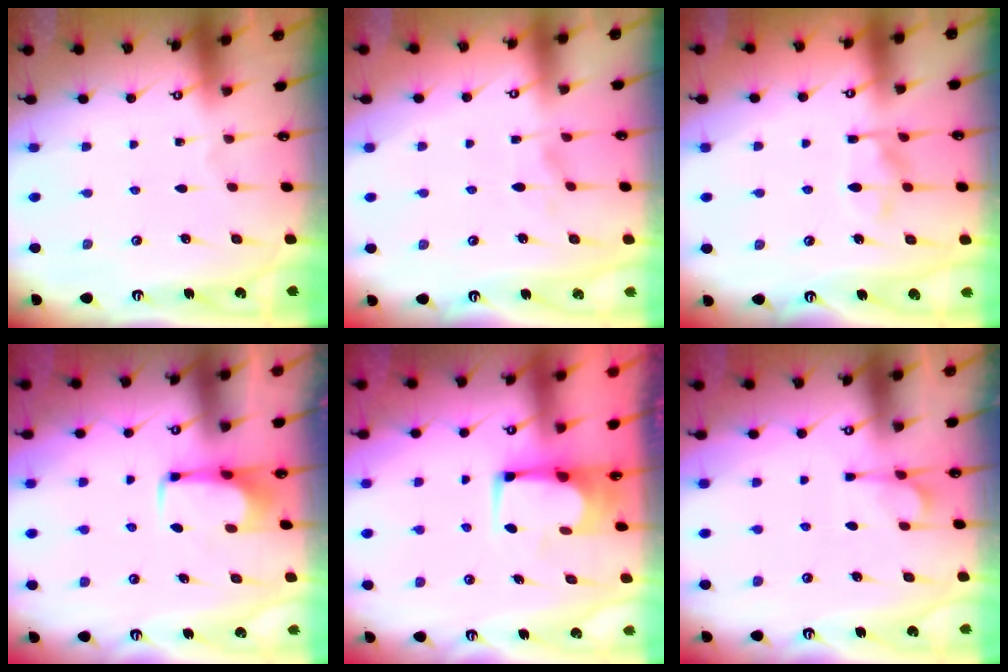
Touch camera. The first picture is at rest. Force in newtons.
{"total": 2.6, "press": 2.3, "slide": 1.0}
{"total": 9.8, "press": 9.7, "slide": 0.9}
{"total": 1.7, "press": 1.7, "slide": 0.4}
{"total": 2.9, "press": 2.9, "slide": 0.2}
{"total": 1.6, "press": 0.9, "slide": 1.3}